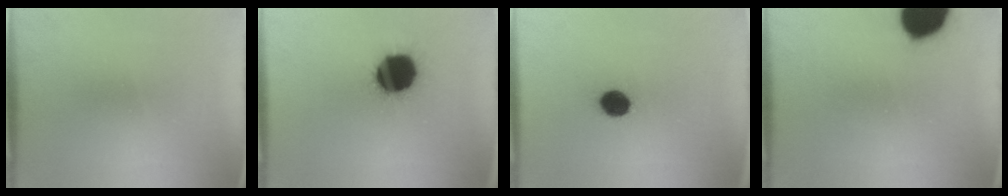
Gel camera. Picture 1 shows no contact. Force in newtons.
{"total": 19.5}
{"total": 6.7}
{"total": 15.8}